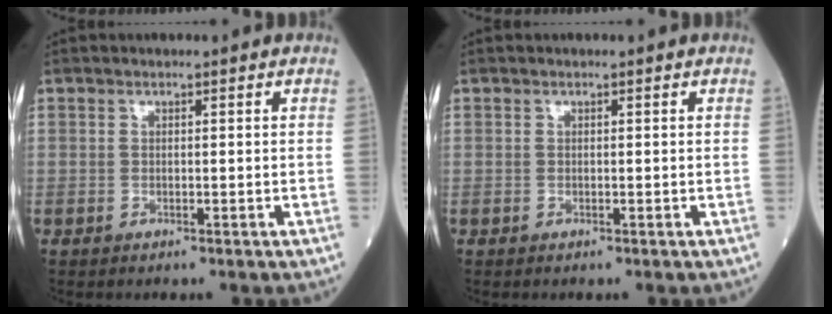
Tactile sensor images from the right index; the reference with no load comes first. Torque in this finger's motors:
{"motor_torque": [0.01, 0.01, 0.00, -0.01]}